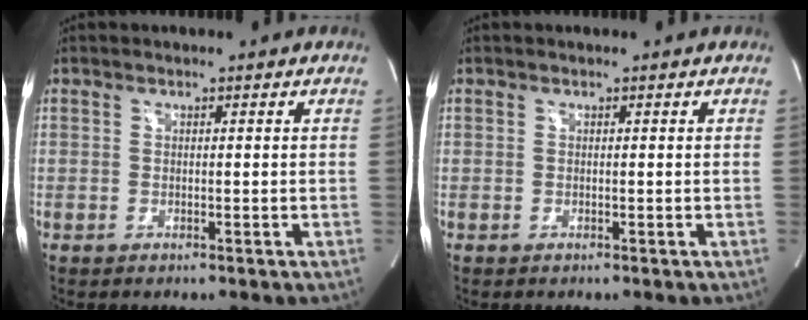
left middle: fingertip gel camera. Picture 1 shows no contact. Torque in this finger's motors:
{"motor_torque": [0.00, 0.00, 0.00, 0.00]}